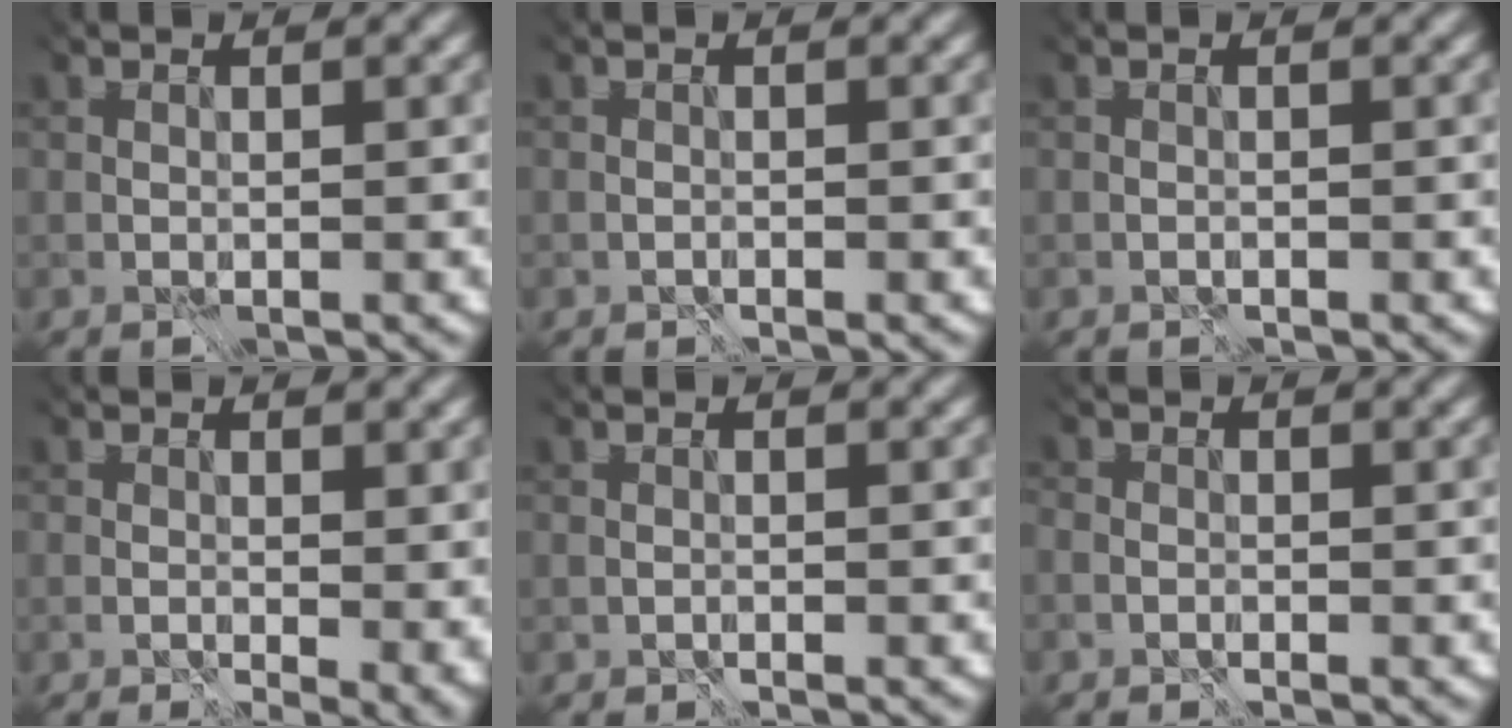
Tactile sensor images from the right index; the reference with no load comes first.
{"total": 1.0, "force": [-0.9, -0.3, -0.3], "torque": [0.010, -0.001, -0.023]}
{"total": 1.0, "force": [-0.8, -0.5, -0.4], "torque": [0.009, -0.002, -0.022]}
{"total": 4.3, "force": [1.2, 2.2, 3.5], "torque": [-0.026, 0.003, 0.012]}
{"total": 0.9, "force": [-0.8, -0.3, -0.3], "torque": [0.009, 0.001, -0.020]}
{"total": 1.3, "force": [-0.8, 0.9, 0.4], "torque": [-0.010, 0.012, -0.028]}